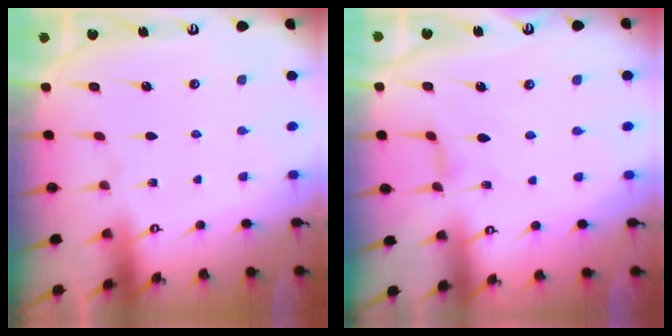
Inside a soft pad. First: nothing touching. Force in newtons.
{"total": 2.1, "press": 2.0, "slide": 0.4}